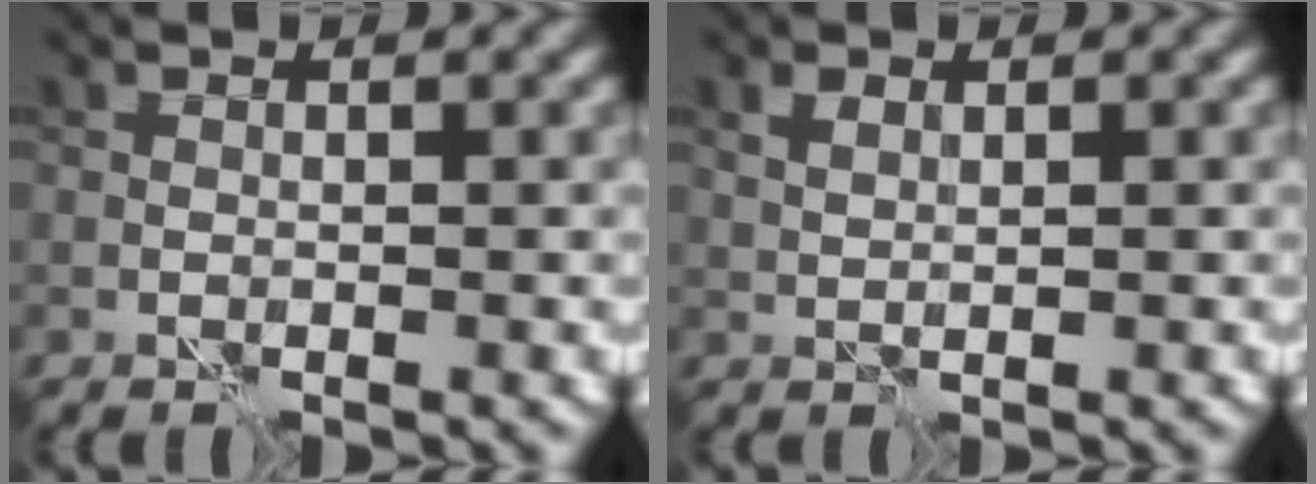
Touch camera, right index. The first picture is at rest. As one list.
[{"total": 1.1, "force": [0.7, 0.6, 0.7], "torque": [-0.019, 0.004, 0.016]}]